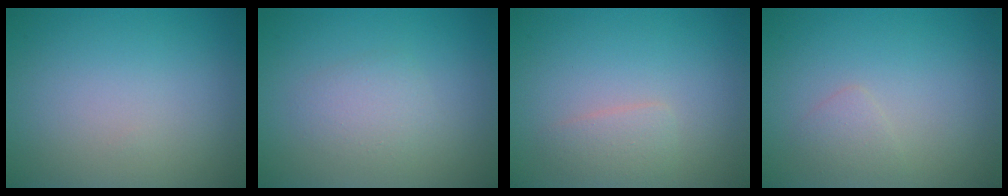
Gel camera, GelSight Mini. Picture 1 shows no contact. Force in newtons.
{"total": 1.9, "press": 1.9, "slide": 0.0}
{"total": 1.6, "press": 1.6, "slide": 0.0}
{"total": 1.2, "press": 1.2, "slide": 0.1}